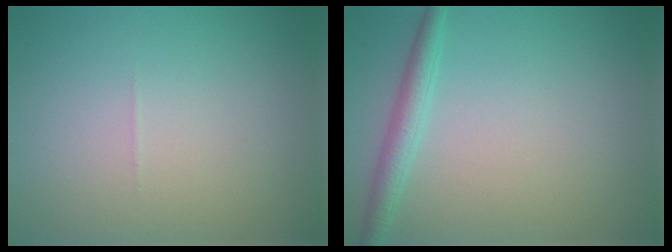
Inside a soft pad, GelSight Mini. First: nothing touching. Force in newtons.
{"total": 2.3, "press": 2.3, "slide": 0.1}